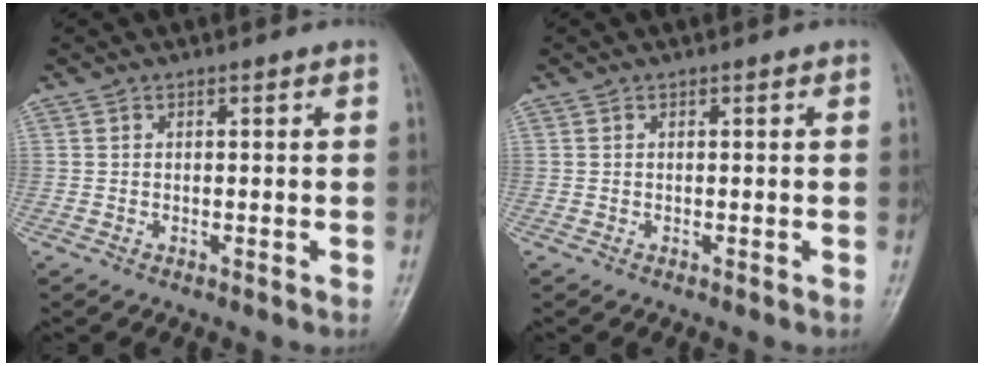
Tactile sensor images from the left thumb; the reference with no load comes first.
{"total": 0.0}